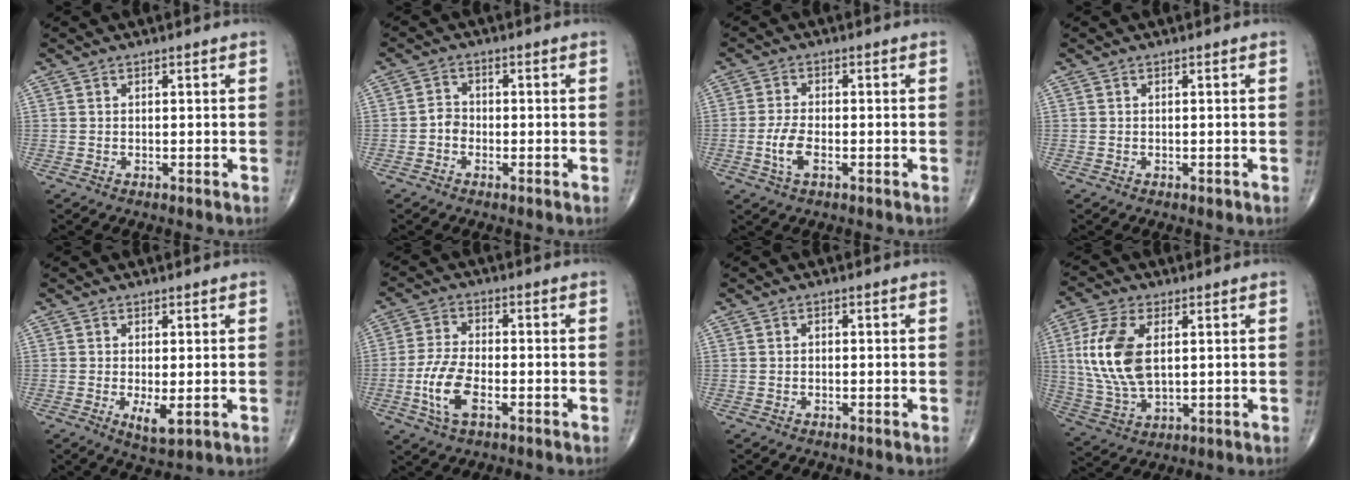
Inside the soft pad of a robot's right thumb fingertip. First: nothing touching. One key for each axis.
{"total": 2.3, "fx": -0.9, "fy": 1.8, "fz": 1.0, "tx": -0.004, "ty": 0.009, "tz": -0.024}
{"total": 4.6, "fx": -1.5, "fy": 2.0, "fz": 3.8, "tx": -0.082, "ty": 0.006, "tz": -0.029}
{"total": 0.5, "fx": -0.2, "fy": 0.3, "fz": 0.3, "tx": 0.000, "ty": 0.000, "tz": -0.002}
{"total": 3.8, "fx": -0.6, "fy": 1.2, "fz": 3.5, "tx": -0.060, "ty": -0.012, "tz": -0.006}
{"total": 8.4, "fx": -2.9, "fy": 3.8, "fz": 6.9, "tx": -0.152, "ty": 0.012, "tz": -0.058}
{"total": 0.5, "fx": -0.1, "fy": 0.4, "fz": 0.3, "tx": -0.003, "ty": 0.002, "tz": -0.006}
{"total": 13.7, "fx": 2.4, "fy": 7.4, "fz": 11.2, "tx": -0.241, "ty": -0.008, "tz": 0.051}